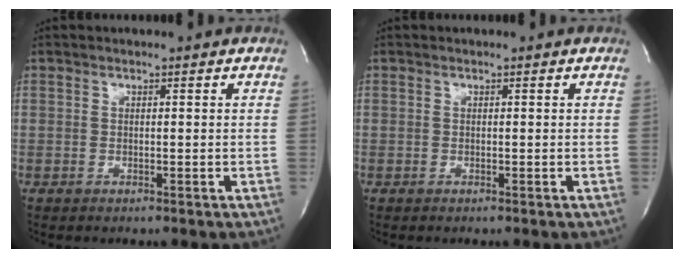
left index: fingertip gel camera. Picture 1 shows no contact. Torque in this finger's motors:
{"motor_torque": [0.01, -0.01, -0.03, 0.00]}